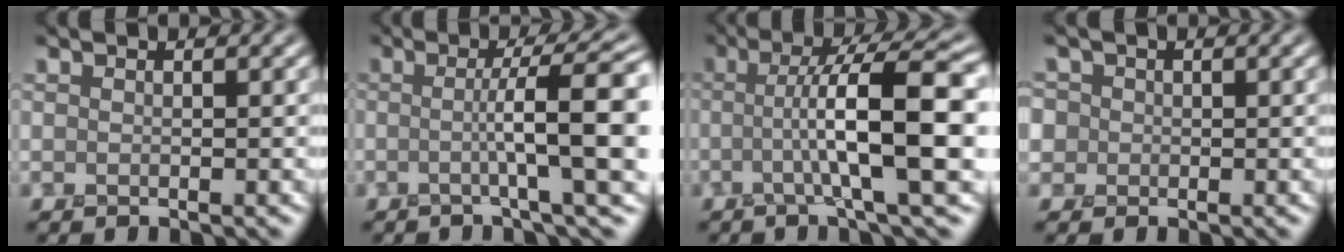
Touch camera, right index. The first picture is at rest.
{"total": 8.3, "force": [-0.4, 1.2, 8.2], "torque": [-0.112, 0.006, -0.011]}
{"total": 9.3, "force": [-0.6, 1.5, 9.1], "torque": [-0.129, 0.014, -0.016]}
{"total": 3.7, "force": [1.1, 3.2, 1.4], "torque": [-0.025, 0.023, -0.003]}